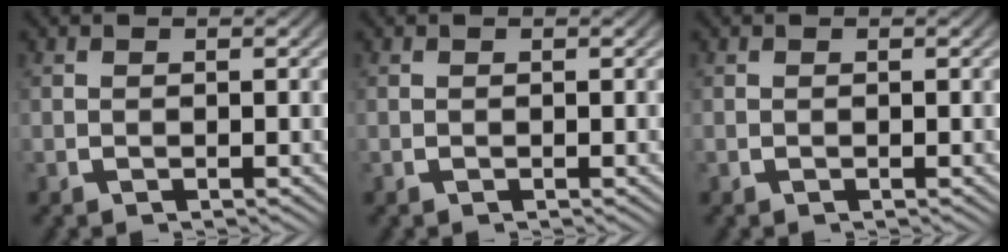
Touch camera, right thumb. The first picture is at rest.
{"total": 0.0}
{"total": 0.0}